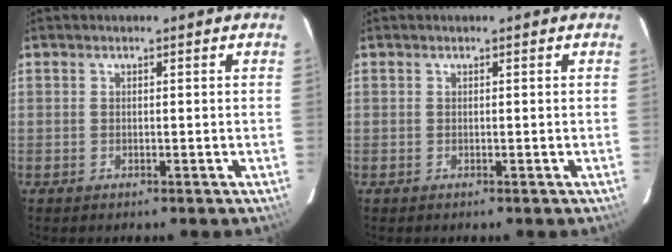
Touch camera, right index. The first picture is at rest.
{"total": 0.0}